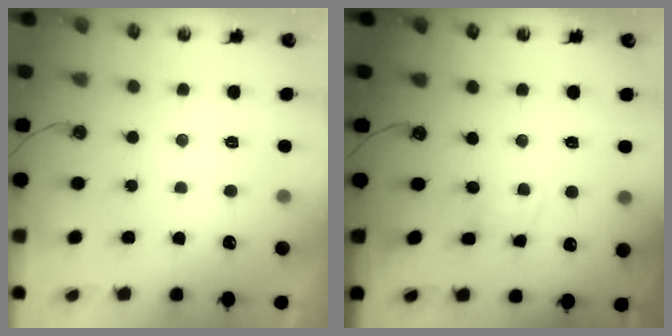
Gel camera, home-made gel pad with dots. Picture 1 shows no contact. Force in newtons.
{"total": 2.3, "press": 2.3, "slide": 0.4}